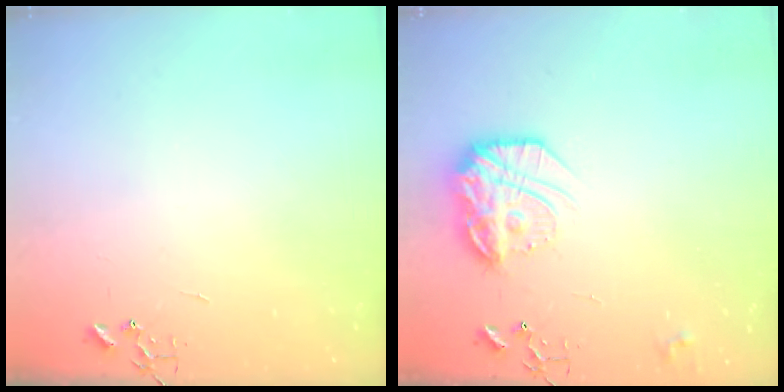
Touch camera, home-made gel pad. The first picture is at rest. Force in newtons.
{"total": 17.5, "press": 17.5, "slide": 1.4}